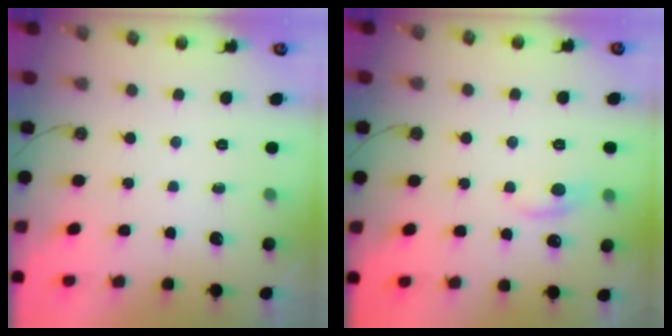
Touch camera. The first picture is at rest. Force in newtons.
{"total": 1.8, "press": 1.6, "slide": 0.8}